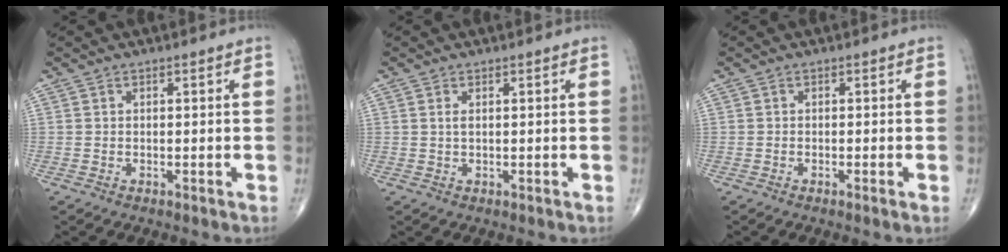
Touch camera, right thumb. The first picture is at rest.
{"total": 1.0, "force": [0.3, 0.4, 0.9], "torque": [-0.020, 0.002, 0.008]}
{"total": 0.9, "force": [-0.4, -0.1, 0.8], "torque": [-0.019, -0.002, -0.008]}